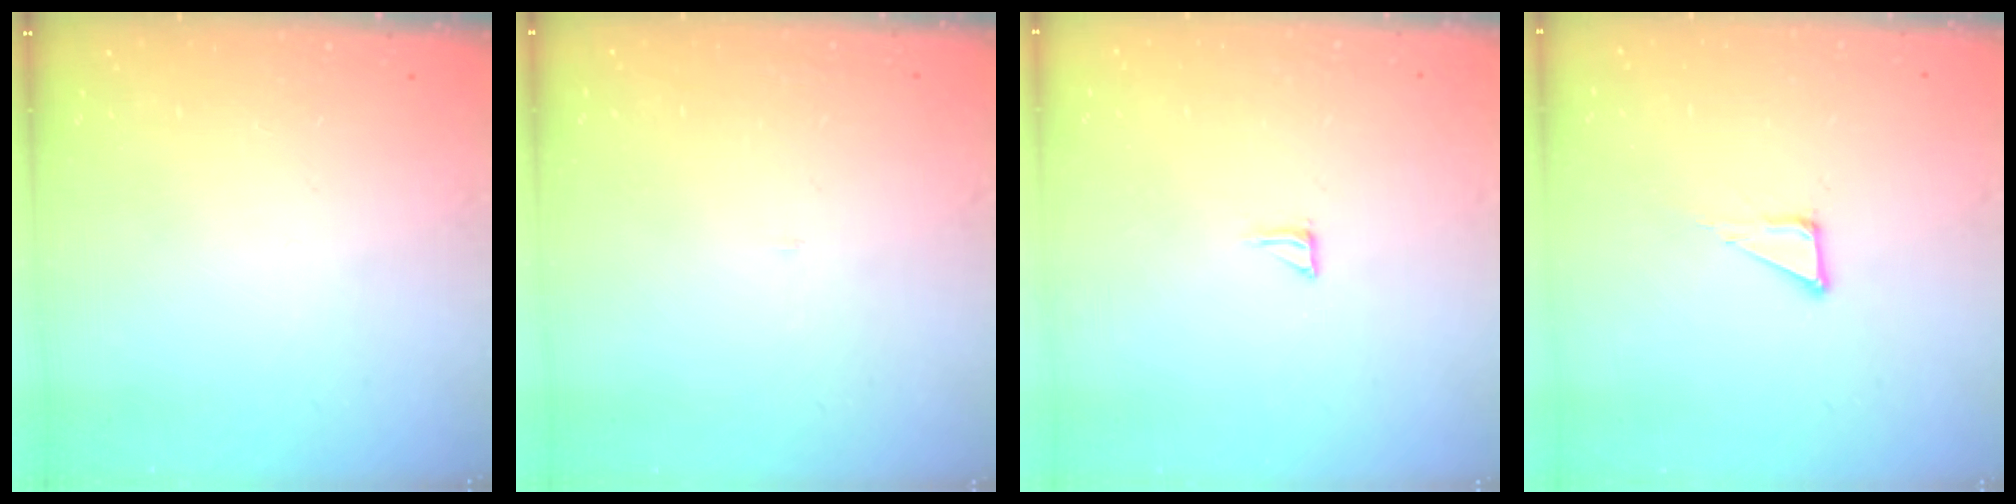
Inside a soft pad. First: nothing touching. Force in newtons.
{"total": 2.1, "press": 2.1, "slide": 0.1}
{"total": 3.6, "press": 3.6, "slide": 0.4}
{"total": 1.9, "press": 1.9, "slide": 0.1}